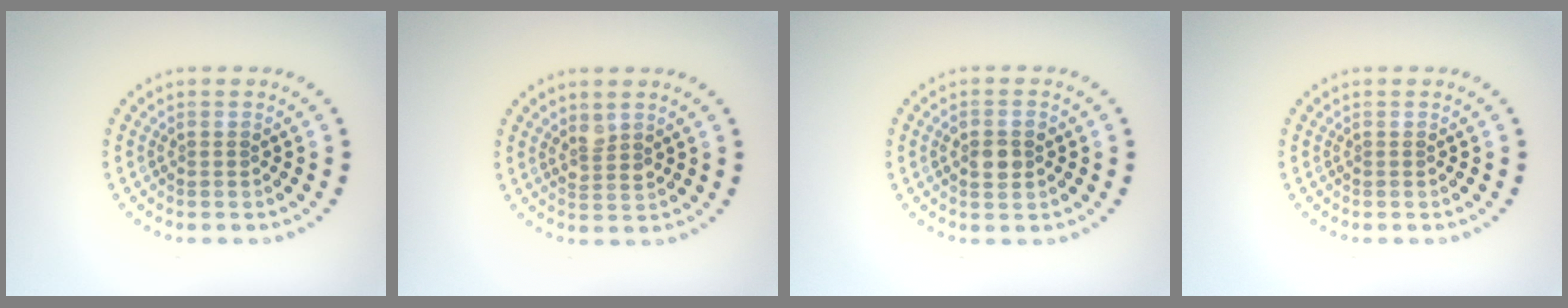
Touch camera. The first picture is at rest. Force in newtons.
{"total": 1.5, "press": 1.3, "slide": 0.8}
{"total": 2.3, "press": 2.2, "slide": 0.3}
{"total": 0.0}